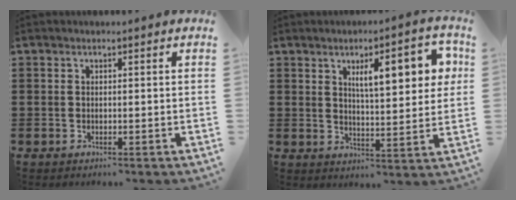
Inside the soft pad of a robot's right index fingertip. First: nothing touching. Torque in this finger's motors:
{"motor_torque": [0.63, -0.12, 0.76, 0.16]}